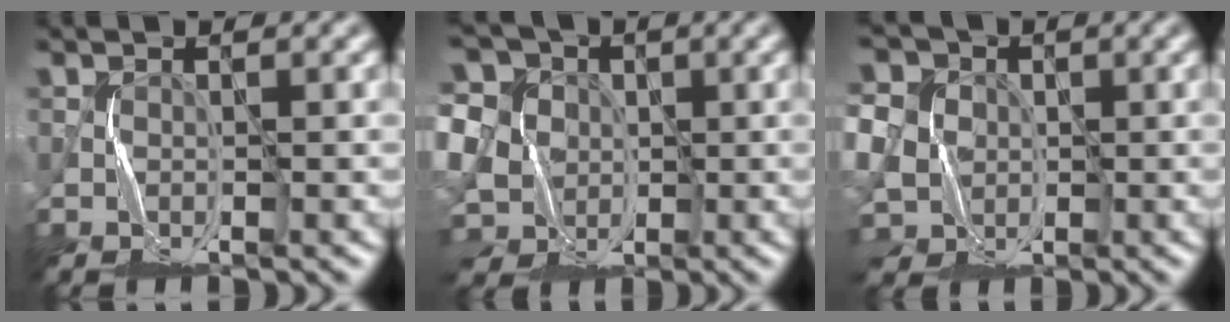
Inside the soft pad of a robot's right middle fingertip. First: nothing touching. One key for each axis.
{"total": 12.7, "fx": 3.0, "fy": 10.8, "fz": 5.9, "tx": -0.155, "ty": 0.035, "tz": 0.021}
{"total": 10.6, "fx": 1.8, "fy": 9.7, "fz": 3.9, "tx": -0.119, "ty": 0.025, "tz": 0.008}